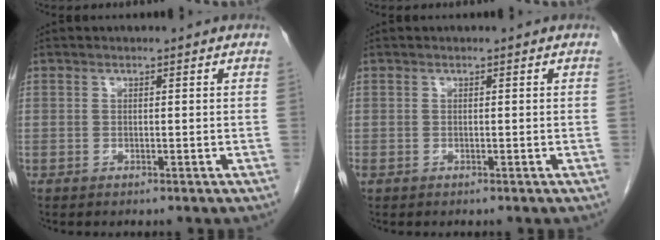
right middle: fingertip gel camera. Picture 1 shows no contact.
{"total": 0.0}